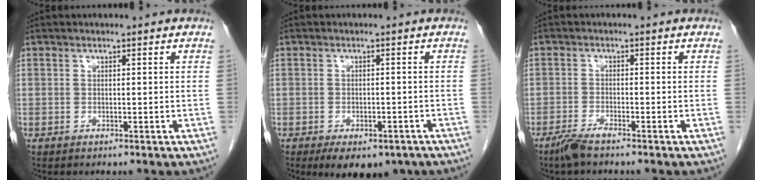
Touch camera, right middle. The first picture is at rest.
{"total": 8.6, "force": [-6.1, 4.0, 4.5], "torque": [-0.053, -0.002, -0.082]}
{"total": 3.0, "force": [-2.4, 0.2, 1.7], "torque": [-0.041, -0.006, -0.050]}